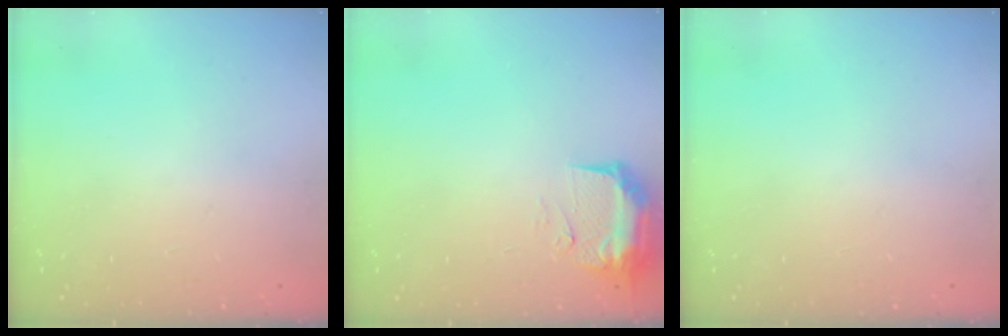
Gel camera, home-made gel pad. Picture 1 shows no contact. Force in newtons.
{"total": 9.2, "press": 9.1, "slide": 0.9}
{"total": 0.0}